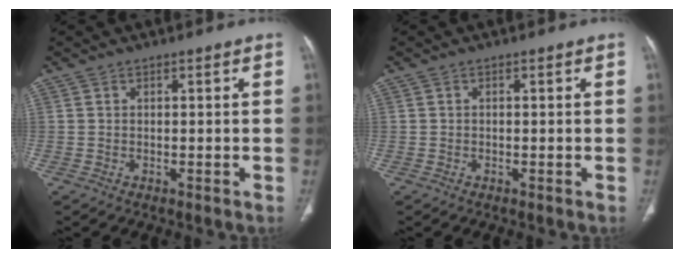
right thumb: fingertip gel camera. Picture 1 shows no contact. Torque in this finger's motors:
{"motor_torque": [0.36, 0.50, -0.21, 0.07, -0.01]}